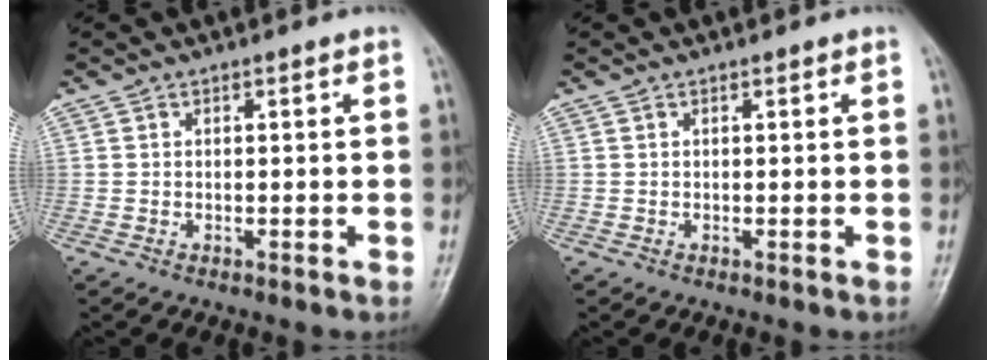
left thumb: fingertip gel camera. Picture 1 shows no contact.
{"total": 0.0}